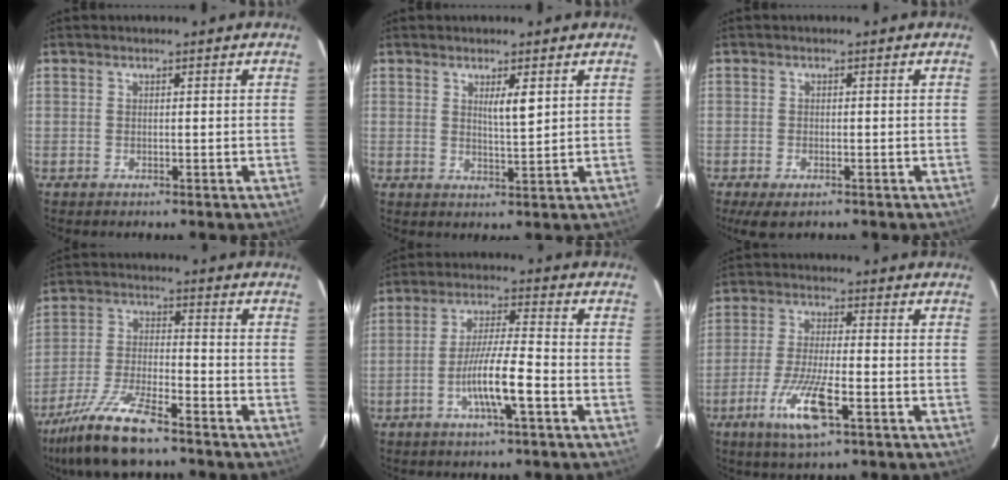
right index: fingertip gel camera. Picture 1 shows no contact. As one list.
[{"total": 3.1, "force": [1.3, 0.3, 2.8], "torque": [-0.048, -0.006, 0.023]}, {"total": 3.7, "force": [-2.4, 1.6, 2.3], "torque": [-0.043, -0.008, -0.032]}, {"total": 11.8, "force": [-8.9, 1.8, 7.5], "torque": [-0.148, -0.022, -0.163]}, {"total": 8.6, "force": [-3.3, 0.2, 8.0], "torque": [-0.152, 0.000, -0.062]}, {"total": 9.3, "force": [-4.3, 1.3, 8.2], "torque": [-0.162, -0.020, -0.077]}]